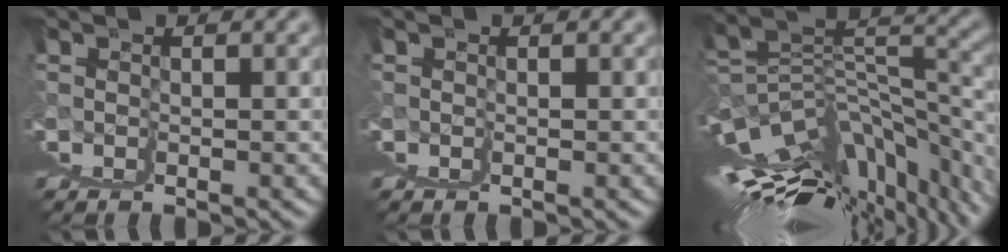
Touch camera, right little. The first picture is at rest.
{"total": 0.0}
{"total": 10.4, "force": [0.5, 0.8, 10.4], "torque": [-0.139, 0.010, 0.032]}